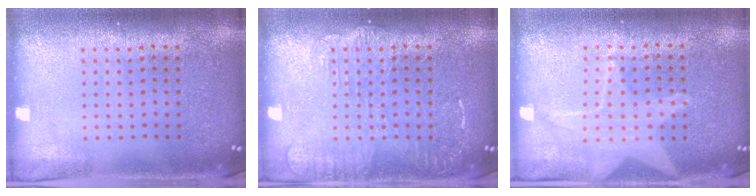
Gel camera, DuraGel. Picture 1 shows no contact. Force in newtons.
{"total": 2.2, "press": 2.2, "slide": 0.3}
{"total": 1.5, "press": 1.4, "slide": 0.5}